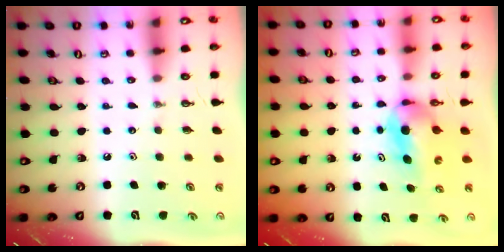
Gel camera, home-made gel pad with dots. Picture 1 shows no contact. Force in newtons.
{"total": 8.3, "press": 4.3, "slide": 7.1}